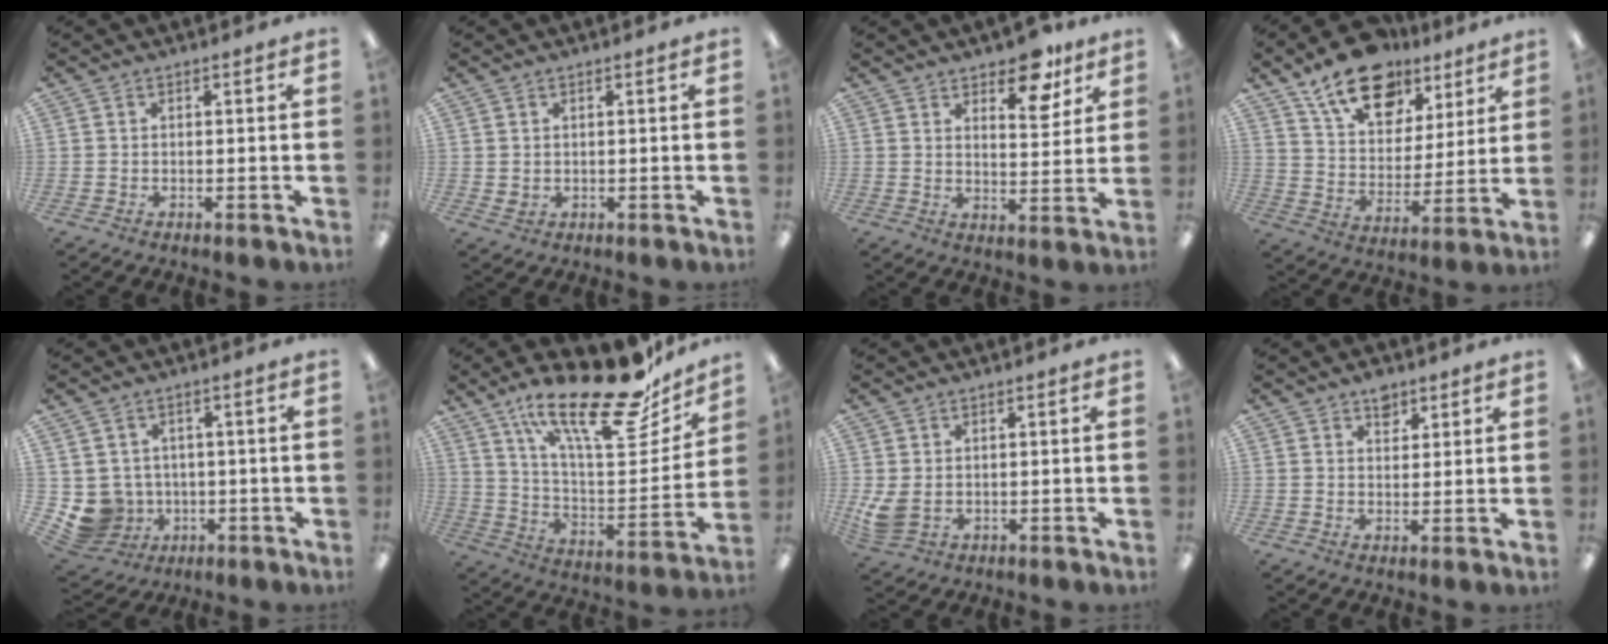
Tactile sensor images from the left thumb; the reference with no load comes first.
{"total": 1.1, "force": [0.6, 0.8, 0.5], "torque": [-0.005, 0.000, 0.009]}
{"total": 9.5, "force": [7.0, 4.2, 4.8], "torque": [-0.043, -0.042, 0.118]}
{"total": 17.1, "force": [11.8, 9.6, 7.9], "torque": [-0.133, -0.064, 0.212]}
{"total": 6.3, "force": [-0.5, 6.2, 0.9], "torque": [-0.059, -0.008, -0.002]}
{"total": 26.7, "force": [18.6, 8.6, 17.1], "torque": [-0.256, -0.118, 0.308]}
{"total": 4.3, "force": [0.5, 3.1, 2.9], "torque": [-0.059, -0.010, 0.006]}
{"total": 4.1, "force": [2.9, 2.4, 1.6], "torque": [-0.007, -0.013, 0.048]}